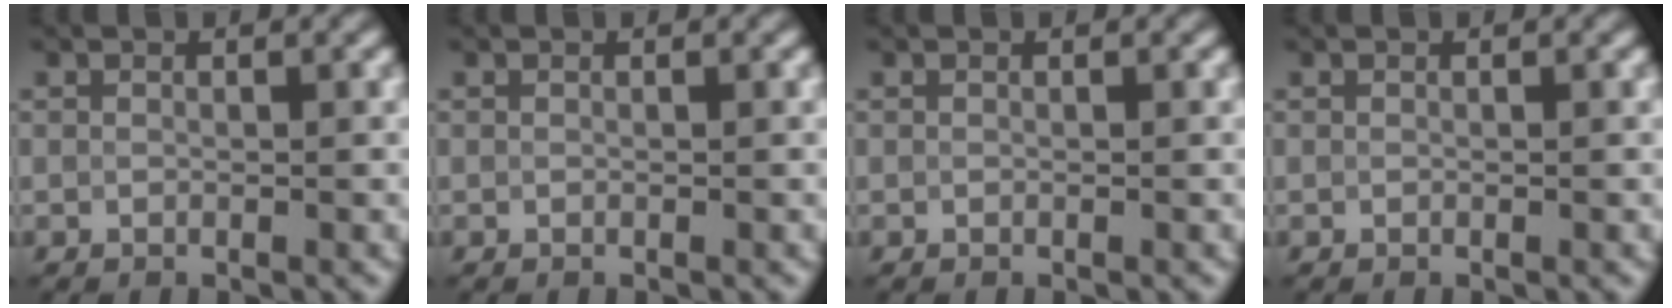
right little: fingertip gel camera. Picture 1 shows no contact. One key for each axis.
{"total": 0.0}
{"total": 0.0}
{"total": 0.0}